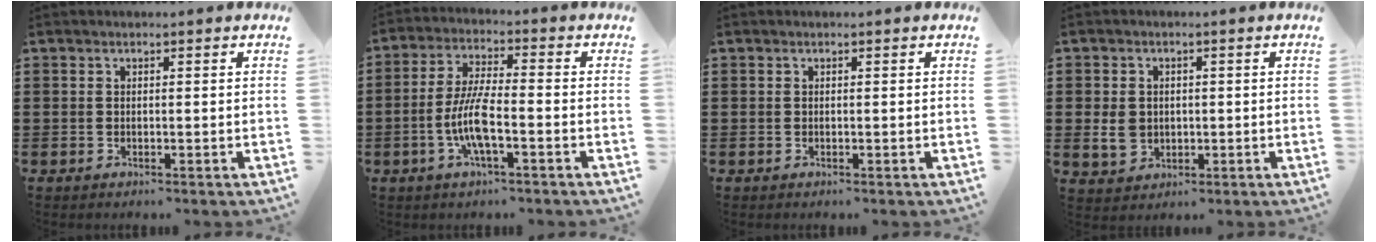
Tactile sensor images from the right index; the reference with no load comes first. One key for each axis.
{"total": 7.7, "fx": -2.4, "fy": 1.7, "fz": 7.1, "tx": -0.159, "ty": -0.013, "tz": -0.052}
{"total": 0.0}
{"total": 4.2, "fx": -0.3, "fy": 3.6, "fz": 2.2, "tx": -0.057, "ty": 0.007, "tz": -0.007}